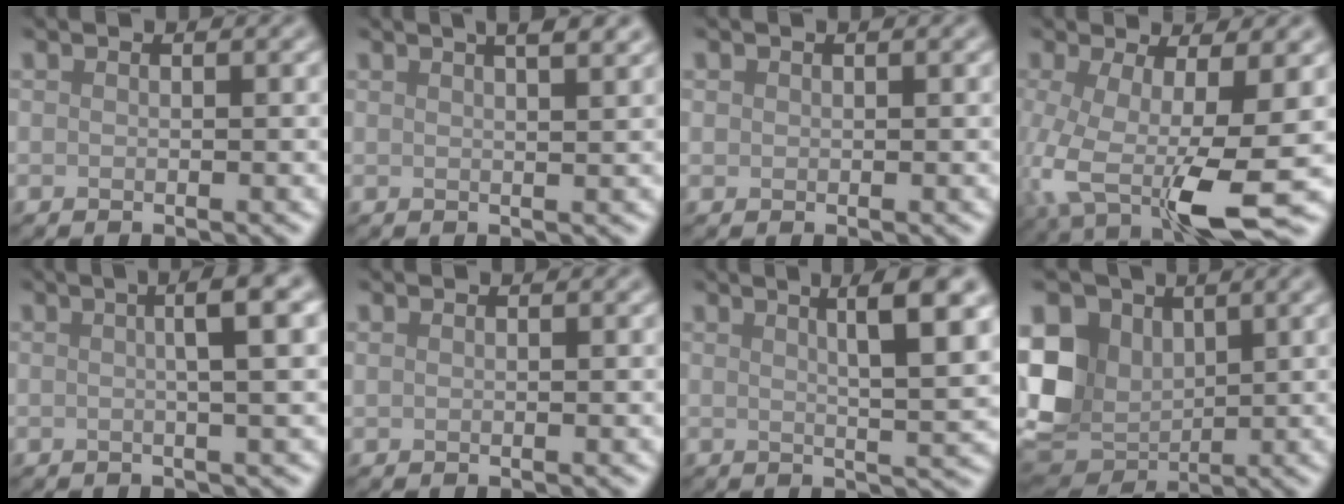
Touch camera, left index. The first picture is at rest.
{"total": 5.6, "force": [3.3, 2.3, 3.8], "torque": [-0.016, 0.042, 0.011]}
{"total": 0.0}
{"total": 10.1, "force": [-2.3, 3.3, 9.3], "torque": [-0.181, -0.027, -0.033]}
{"total": 4.8, "force": [0.9, 1.0, 4.6], "torque": [-0.056, 0.017, 0.010]}
{"total": 0.0}
{"total": 7.0, "force": [2.8, 1.5, 6.2], "torque": [-0.062, 0.016, 0.036]}
{"total": 7.5, "force": [1.7, 5.8, 4.5], "torque": [-0.113, 0.001, 0.024]}